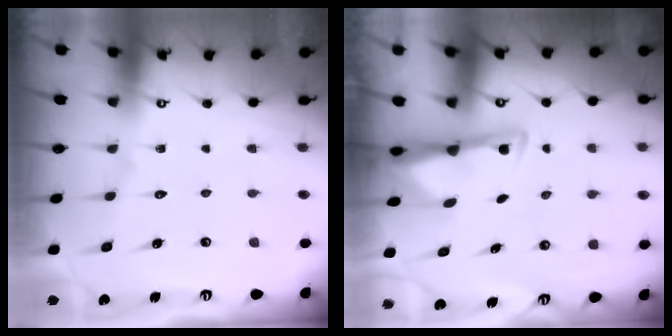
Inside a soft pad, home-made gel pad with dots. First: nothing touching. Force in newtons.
{"total": 2.9, "press": 2.8, "slide": 0.5}